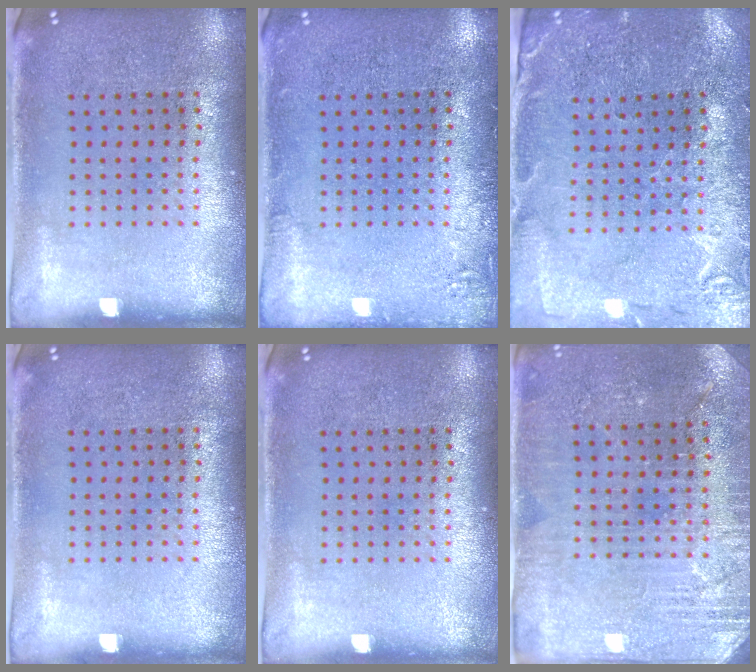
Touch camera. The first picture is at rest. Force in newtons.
{"total": 1.5, "press": 1.4, "slide": 0.3}
{"total": 0.5, "press": 0.5, "slide": 0.2}
{"total": 0.0}
{"total": 0.0}
{"total": 2.9, "press": 2.9, "slide": 0.4}